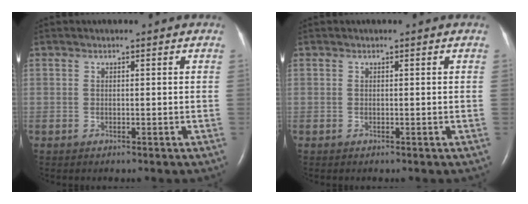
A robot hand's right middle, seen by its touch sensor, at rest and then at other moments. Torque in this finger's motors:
{"motor_torque": [-0.04, 0.12, 0.02, 0.00]}